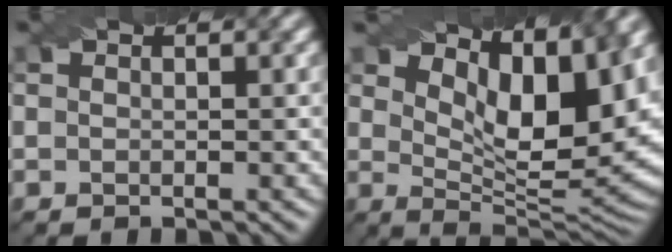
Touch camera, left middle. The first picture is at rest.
{"total": 10.4, "force": [5.0, 3.9, 8.3], "torque": [-0.137, -0.003, 0.088]}